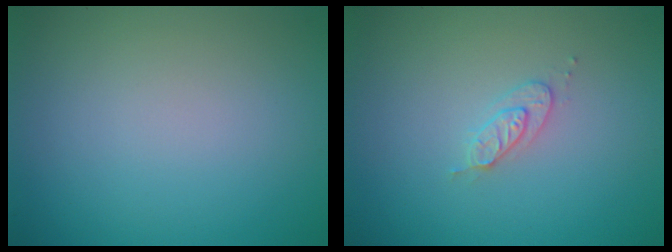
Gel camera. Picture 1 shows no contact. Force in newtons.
{"total": 1.7, "press": 1.6, "slide": 0.2}